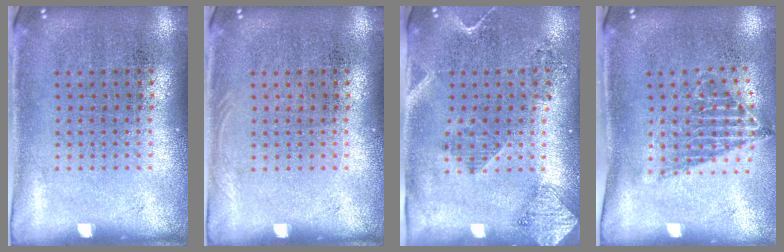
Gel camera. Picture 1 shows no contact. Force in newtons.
{"total": 0.5, "press": 0.5, "slide": 0.2}
{"total": 1.9, "press": 1.7, "slide": 1.0}
{"total": 1.5, "press": 1.1, "slide": 0.9}